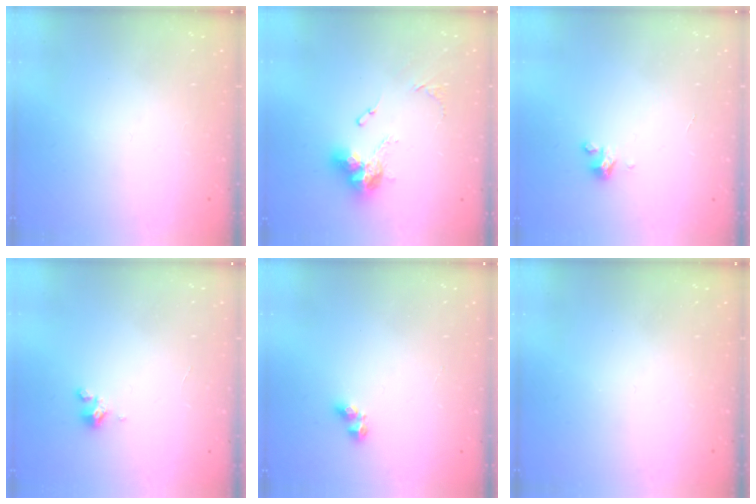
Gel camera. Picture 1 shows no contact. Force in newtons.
{"total": 13.3, "press": 13.3, "slide": 1.5}
{"total": 1.7, "press": 1.7, "slide": 0.3}
{"total": 1.2, "press": 1.2, "slide": 0.2}
{"total": 3.5, "press": 3.3, "slide": 1.2}
{"total": 0.0}